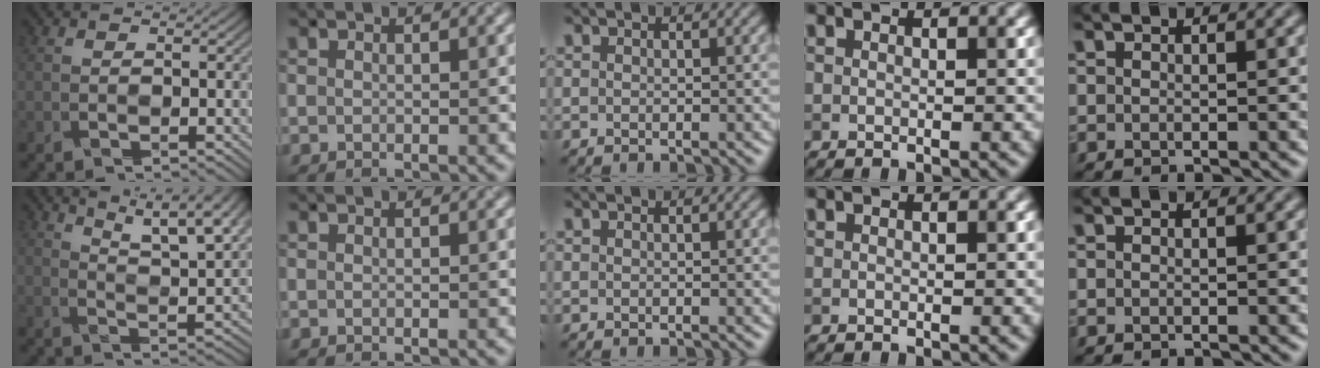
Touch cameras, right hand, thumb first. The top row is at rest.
{"thumb": {"total": 8.4, "force": [6.5, 1.0, 5.3], "torque": [-0.092, 0.005, 0.097]}}